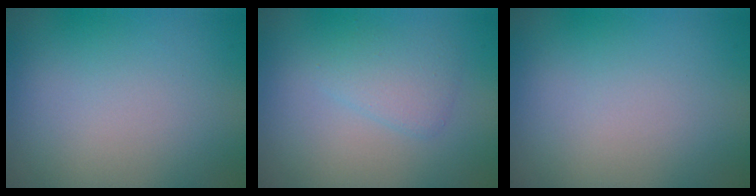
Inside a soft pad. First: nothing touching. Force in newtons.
{"total": 1.9, "press": 1.9, "slide": 0.1}
{"total": 0.0}